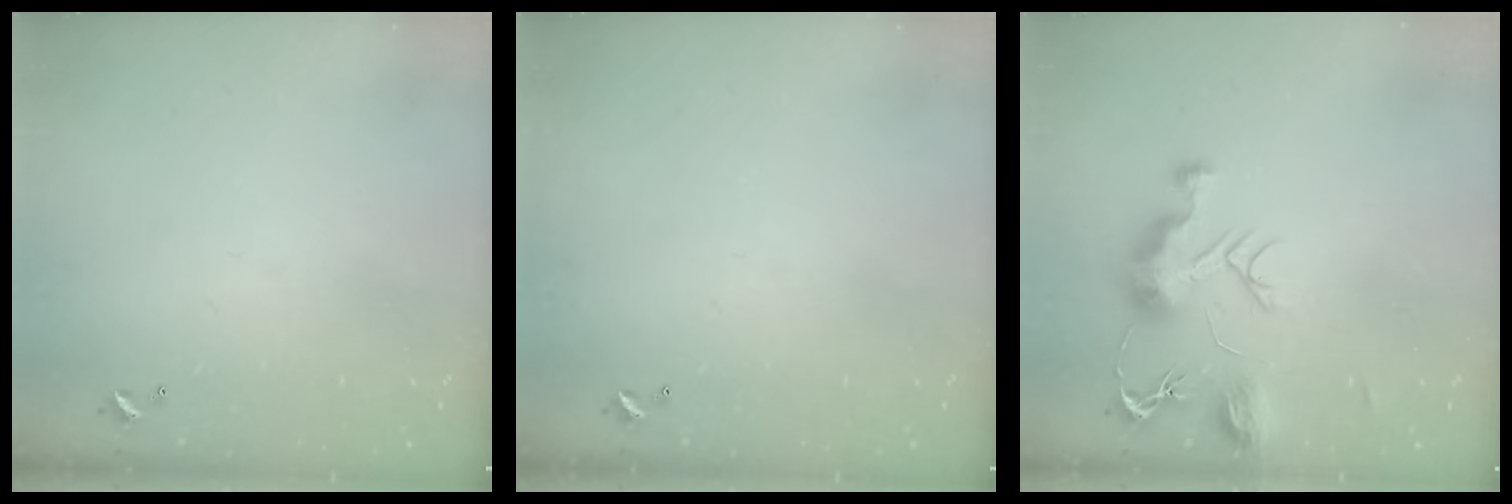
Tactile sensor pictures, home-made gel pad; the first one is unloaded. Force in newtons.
{"total": 0.0}
{"total": 9.5, "press": 9.4, "slide": 1.4}